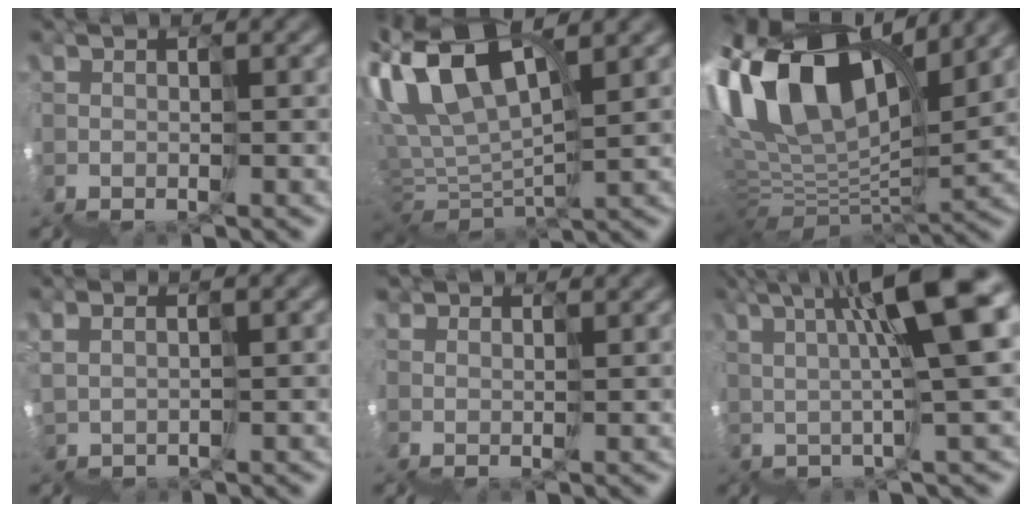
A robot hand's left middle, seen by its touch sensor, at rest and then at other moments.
{"total": 5.9, "force": [4.5, 1.9, 3.2], "torque": [-0.099, 0.036, 0.071]}
{"total": 8.5, "force": [5.5, 4.2, 4.9], "torque": [-0.126, 0.049, 0.082]}
{"total": 2.4, "force": [1.2, -1.1, -1.7], "torque": [0.034, 0.026, 0.022]}
{"total": 2.9, "force": [2.9, 0.2, -0.4], "torque": [0.006, 0.030, 0.046]}
{"total": 7.5, "force": [3.6, 0.2, 6.6], "torque": [-0.088, 0.034, 0.064]}